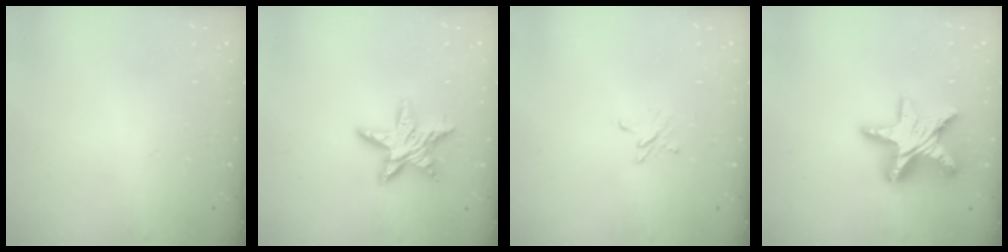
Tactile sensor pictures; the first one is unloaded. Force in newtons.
{"total": 12.0, "press": 12.0, "slide": 0.8}
{"total": 3.2, "press": 3.2, "slide": 0.3}
{"total": 16.6, "press": 16.5, "slide": 1.5}